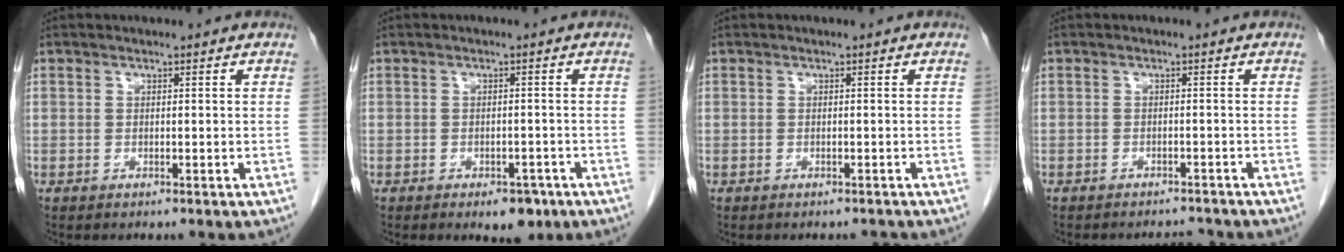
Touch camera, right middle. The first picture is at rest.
{"total": 4.0, "force": [-2.5, 2.1, 2.4], "torque": [-0.022, 0.003, -0.022]}
{"total": 1.0, "force": [-1.0, 0.2, 0.0], "torque": [-0.002, -0.003, -0.013]}
{"total": 3.5, "force": [-3.4, 0.6, 0.4], "torque": [-0.004, -0.005, -0.046]}